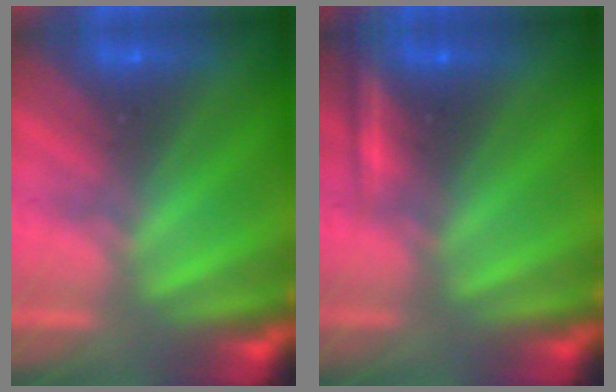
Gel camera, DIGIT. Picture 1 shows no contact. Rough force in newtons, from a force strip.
{"total": 2.2}